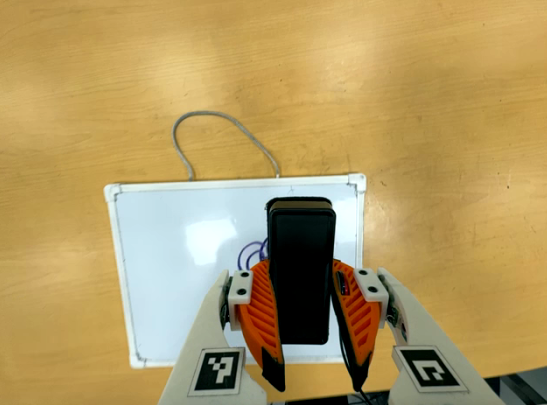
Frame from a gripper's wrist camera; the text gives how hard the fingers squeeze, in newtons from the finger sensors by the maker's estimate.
{"total": 10.6, "left": 8.2, "right": 13.0}